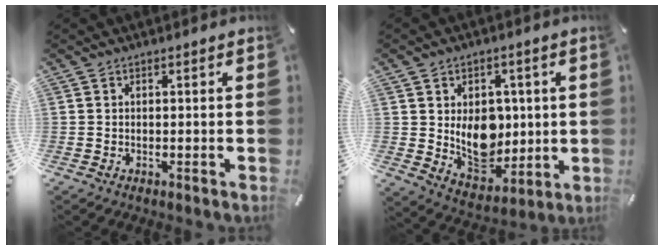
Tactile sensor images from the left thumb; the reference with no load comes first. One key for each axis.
{"total": 11.6, "fx": 1.1, "fy": 9.2, "fz": 7.1, "tx": -0.096, "ty": -0.006, "tz": 0.027}